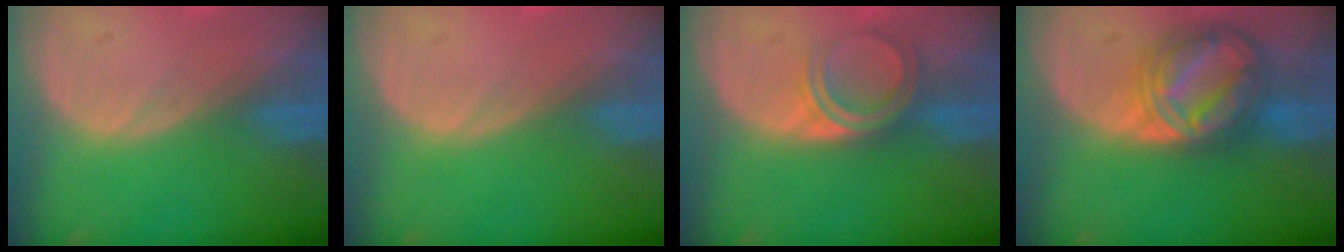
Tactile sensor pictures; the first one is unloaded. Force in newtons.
{"total": 0.0}
{"total": 4.8, "press": 4.1, "slide": 2.6}
{"total": 8.9, "press": 8.8, "slide": 0.7}